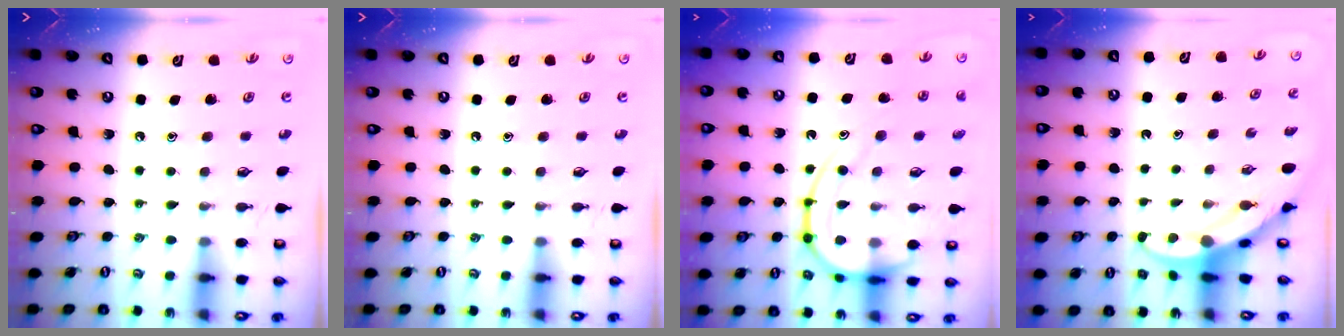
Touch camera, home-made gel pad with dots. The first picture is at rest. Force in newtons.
{"total": 0.0}
{"total": 16.1, "press": 16.0, "slide": 1.3}
{"total": 3.6, "press": 3.6, "slide": 0.4}